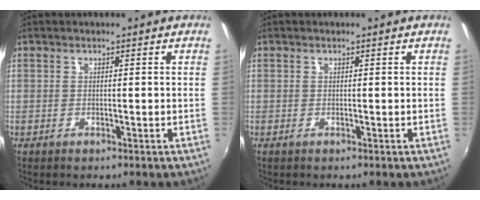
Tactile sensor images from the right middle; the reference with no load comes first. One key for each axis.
{"total": 0.0}